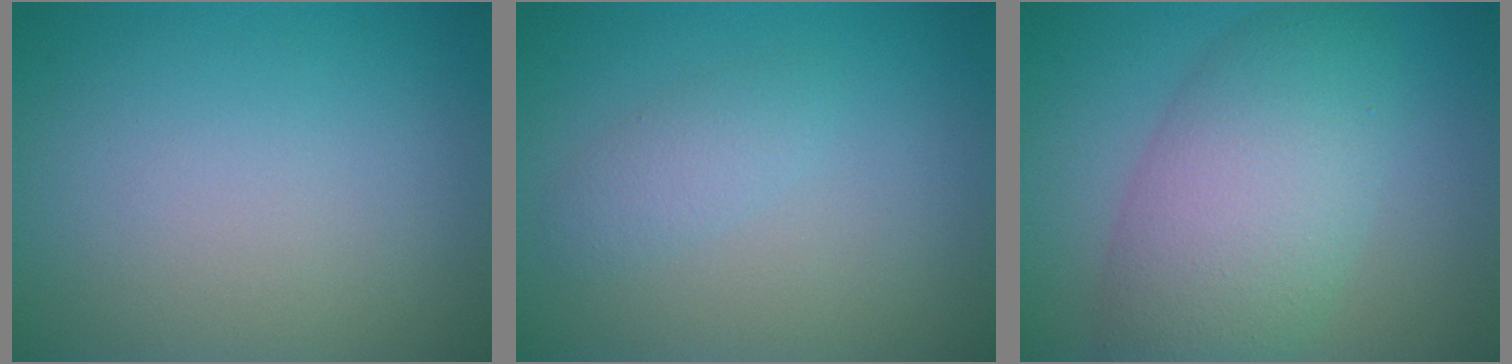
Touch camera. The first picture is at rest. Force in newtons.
{"total": 1.5, "press": 1.5, "slide": 0.0}
{"total": 7.8, "press": 7.8, "slide": 0.4}